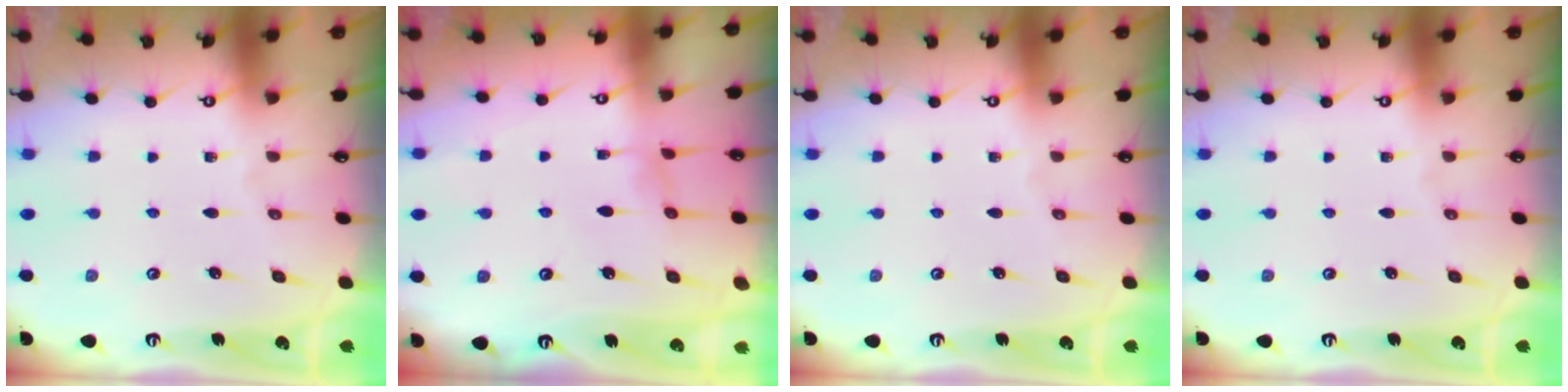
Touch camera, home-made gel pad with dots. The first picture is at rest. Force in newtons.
{"total": 0.7, "press": 0.4, "slide": 0.5}
{"total": 0.0}
{"total": 0.0}